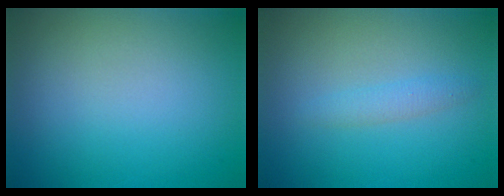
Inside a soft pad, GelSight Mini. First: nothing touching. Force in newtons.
{"total": 1.4, "press": 1.4, "slide": 0.0}